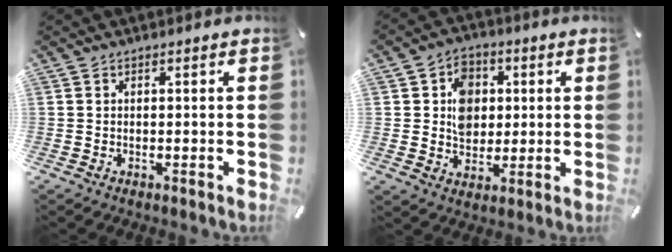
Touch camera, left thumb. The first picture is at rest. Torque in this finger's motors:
{"motor_torque": [1.47, 1.50, 0.44, -0.41, 0.18]}